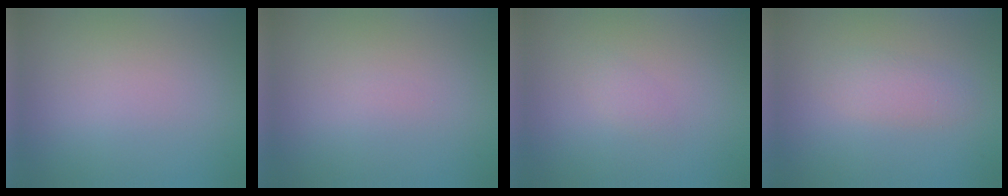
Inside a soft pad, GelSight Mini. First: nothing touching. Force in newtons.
{"total": 0.0}
{"total": 0.7, "press": 0.7, "slide": 0.0}
{"total": 1.8, "press": 1.8, "slide": 0.0}